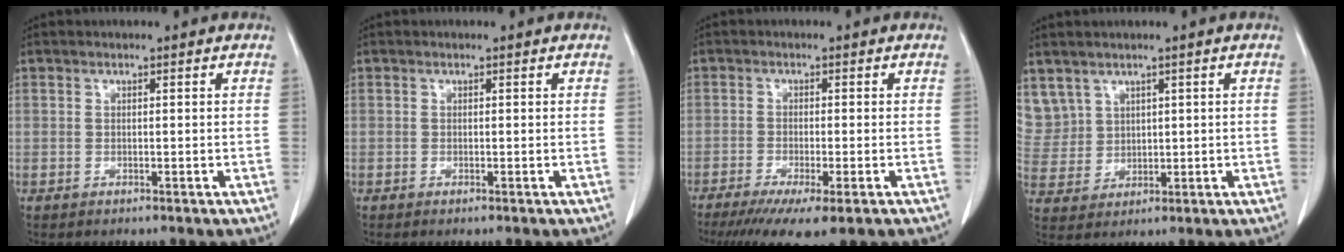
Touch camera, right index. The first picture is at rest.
{"total": 0.0}
{"total": 9.9, "force": [-6.9, 1.4, 7.0], "torque": [-0.102, -0.022, -0.105]}
{"total": 8.1, "force": [4.5, 6.7, 1.0], "torque": [-0.044, 0.024, 0.115]}